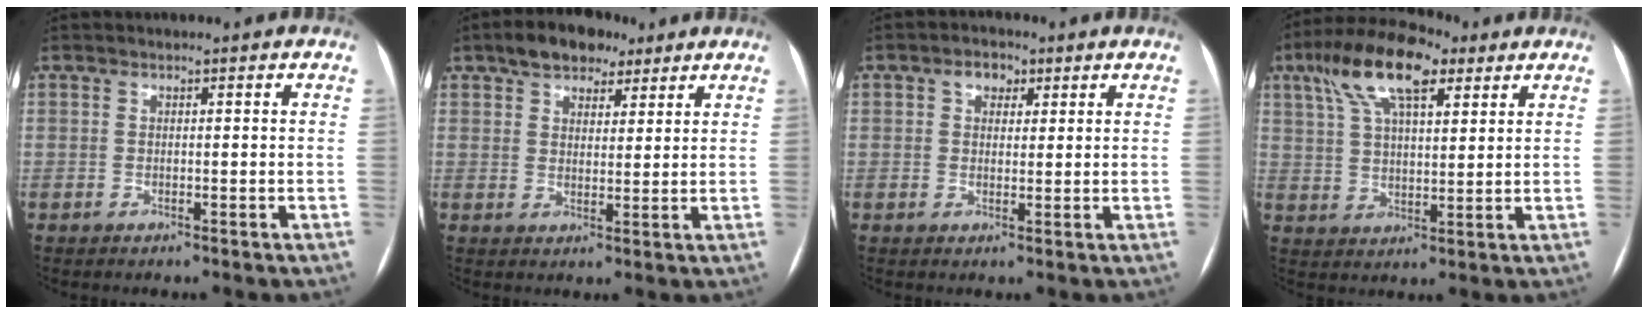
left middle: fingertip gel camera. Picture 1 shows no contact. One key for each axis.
{"total": 8.0, "fx": 5.4, "fy": 4.2, "fz": 4.0, "tx": -0.060, "ty": 0.021, "tz": 0.087}
{"total": 3.2, "fx": 1.6, "fy": 2.2, "fz": 1.7, "tx": -0.028, "ty": 0.014, "tz": 0.025}
{"total": 13.5, "fx": 7.4, "fy": 4.8, "fz": 10.2, "tx": -0.199, "ty": 0.037, "tz": 0.132}